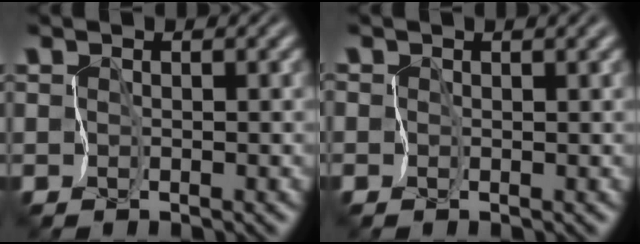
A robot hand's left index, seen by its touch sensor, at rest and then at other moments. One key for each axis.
{"total": 2.0, "fx": 1.1, "fy": 1.0, "fz": 1.4, "tx": -0.014, "ty": 0.001, "tz": 0.010}